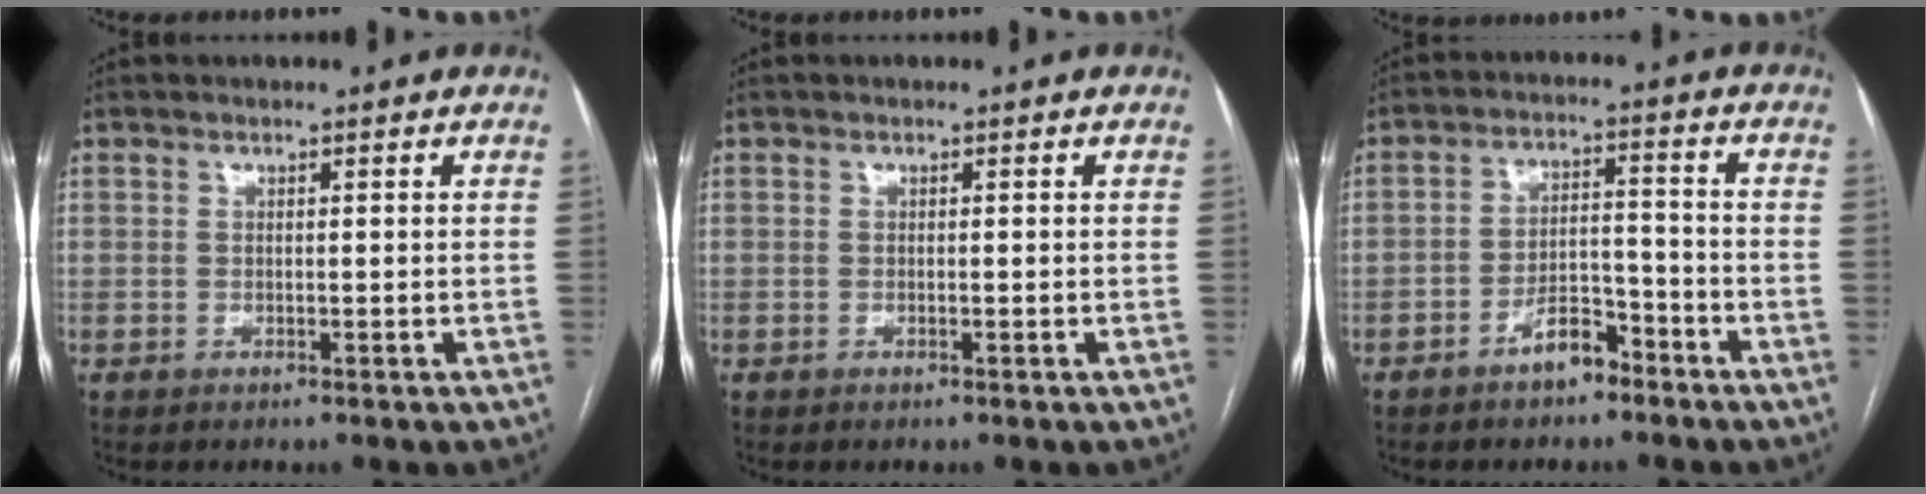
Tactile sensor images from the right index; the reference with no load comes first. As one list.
[{"total": 0.0}, {"total": 5.5, "force": [-3.9, 2.2, 3.2], "torque": [-0.055, 0.016, -0.067]}]